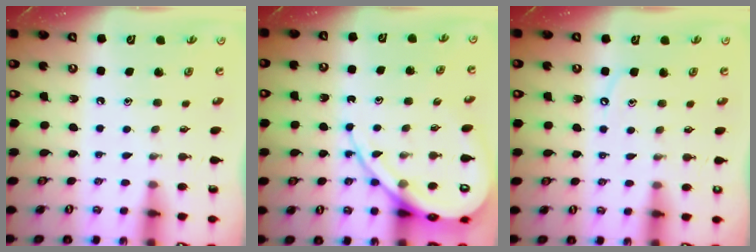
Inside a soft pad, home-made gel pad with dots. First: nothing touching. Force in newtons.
{"total": 13.2, "press": 13.1, "slide": 1.3}
{"total": 3.2, "press": 3.1, "slide": 0.5}